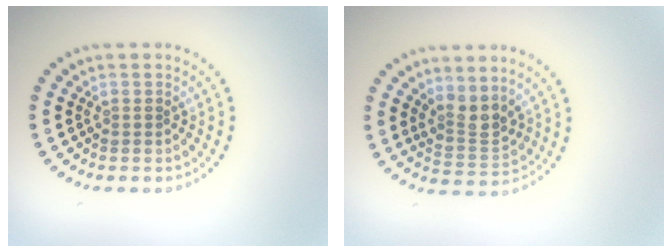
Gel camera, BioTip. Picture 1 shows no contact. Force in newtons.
{"total": 2.6, "press": 2.0, "slide": 1.7}